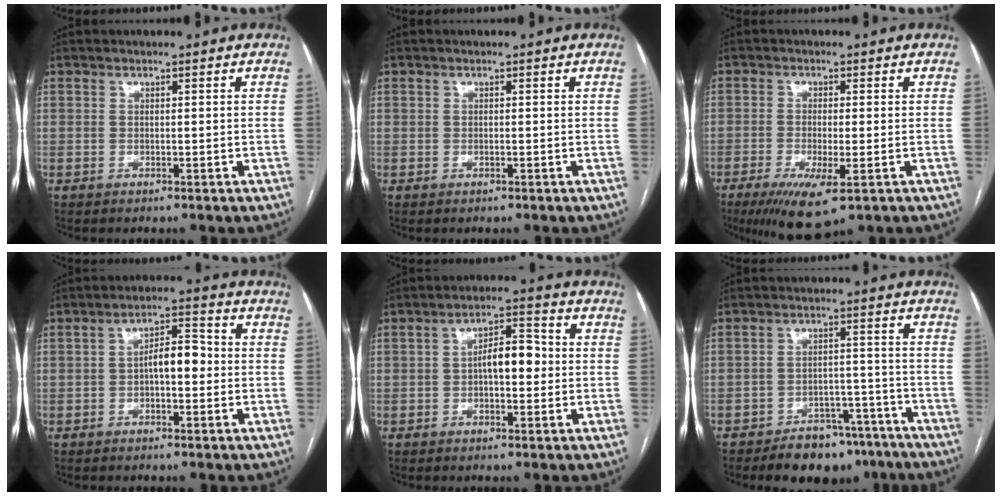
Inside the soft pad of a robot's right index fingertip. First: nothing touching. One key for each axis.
{"total": 0.0}
{"total": 7.8, "fx": -3.9, "fy": 1.5, "fz": 6.6, "tx": -0.114, "ty": -0.023, "tz": -0.061}
{"total": 5.7, "fx": -0.5, "fy": 2.3, "fz": 5.2, "tx": -0.082, "ty": 0.022, "tz": -0.013}
{"total": 6.4, "fx": -0.2, "fy": 2.7, "fz": 5.8, "tx": -0.092, "ty": 0.021, "tz": -0.008}
{"total": 9.8, "fx": -7.8, "fy": 4.9, "fz": 3.5, "tx": -0.025, "ty": 0.019, "tz": -0.117}